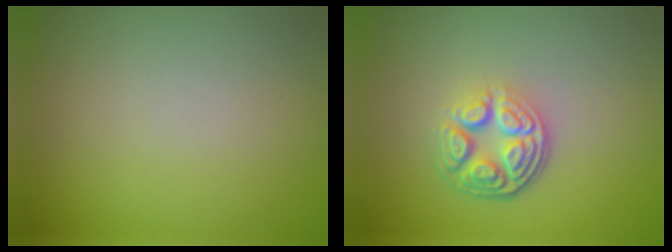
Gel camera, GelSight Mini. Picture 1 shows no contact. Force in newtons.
{"total": 5.0, "press": 3.5, "slide": 3.6}